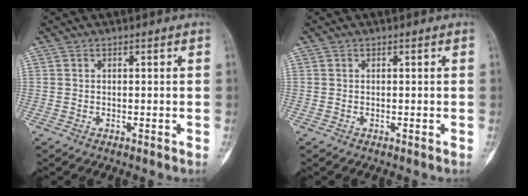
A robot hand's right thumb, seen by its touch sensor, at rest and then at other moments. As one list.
[{"total": 0.0}]